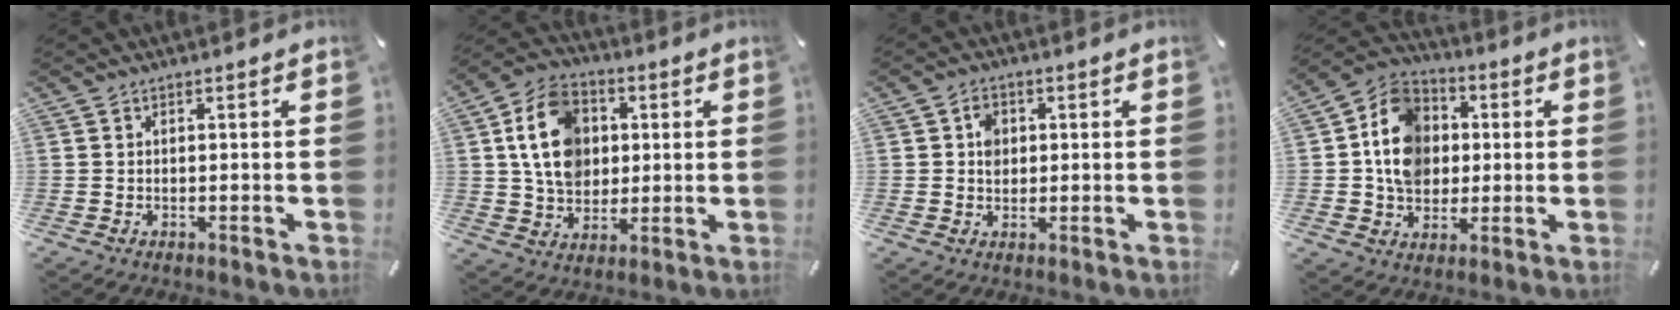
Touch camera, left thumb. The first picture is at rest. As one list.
[{"total": 14.0, "force": [2.3, 11.5, 7.5], "torque": [-0.141, 0.011, 0.045]}, {"total": 4.1, "force": [0.6, 3.5, 2.1], "torque": [-0.029, 0.003, 0.006]}, {"total": 13.0, "force": [-0.2, 11.4, 6.3], "torque": [-0.136, 0.024, -0.005]}]